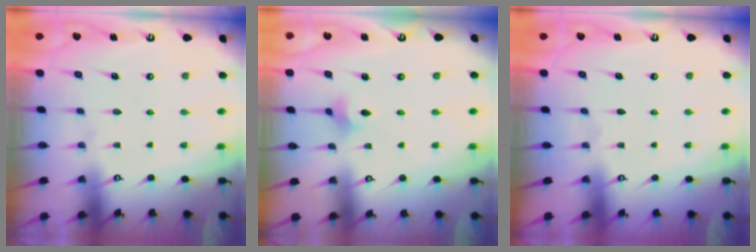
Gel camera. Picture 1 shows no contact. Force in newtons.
{"total": 2.5, "press": 2.5, "slide": 0.4}
{"total": 0.0}